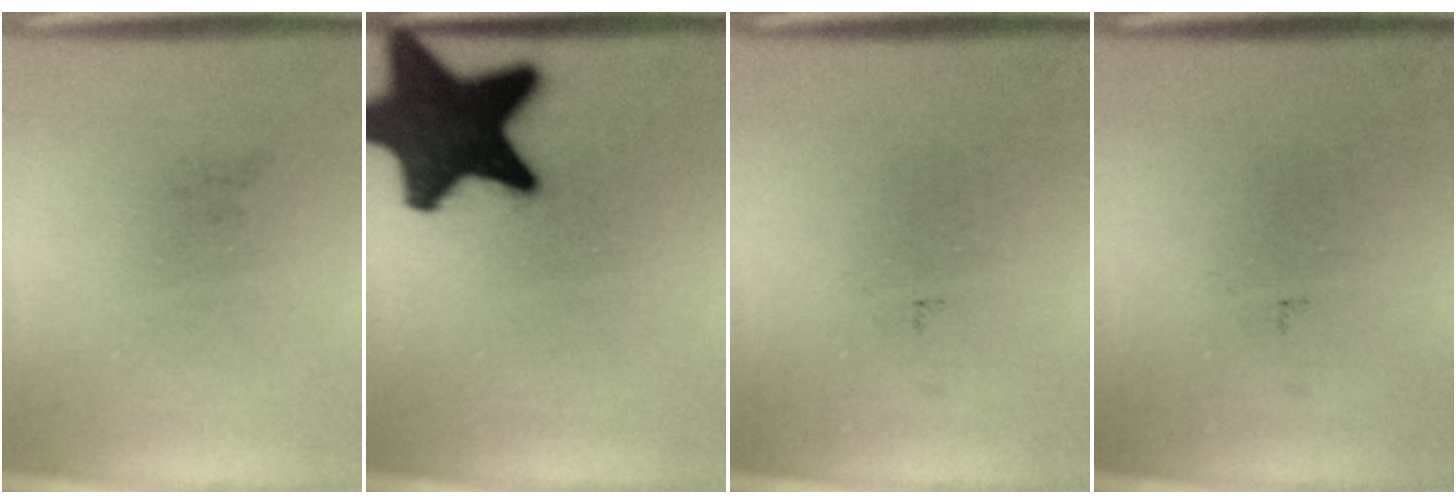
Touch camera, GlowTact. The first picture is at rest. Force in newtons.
{"total": 19.6}
{"total": 0.0}
{"total": 0.0}